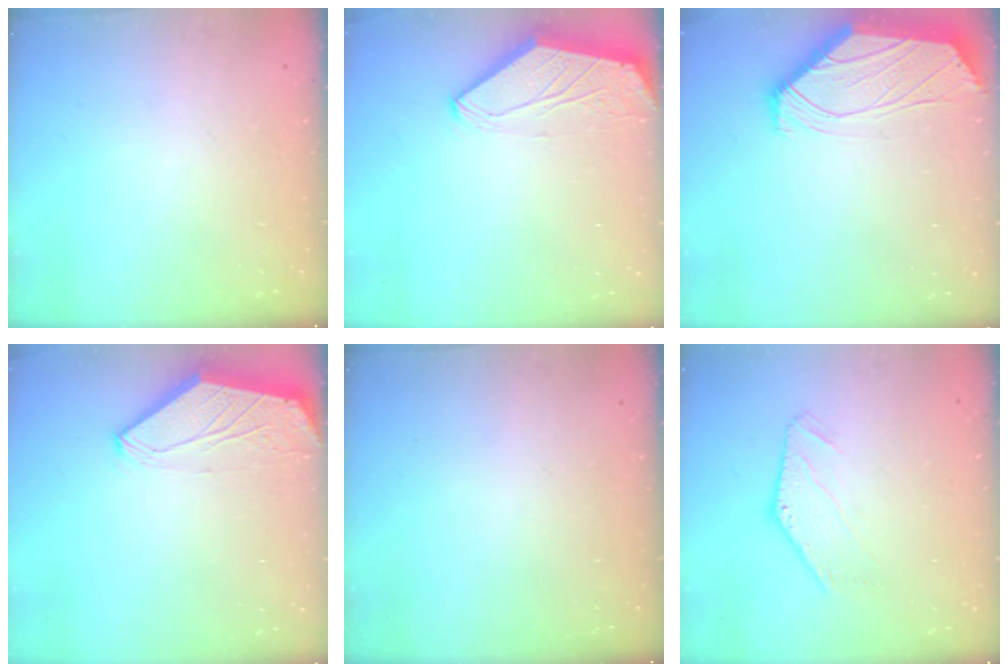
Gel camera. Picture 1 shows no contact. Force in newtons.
{"total": 0.0}
{"total": 0.8, "press": 0.8, "slide": 0.1}
{"total": 0.0}
{"total": 0.0}
{"total": 1.1, "press": 1.1, "slide": 0.0}